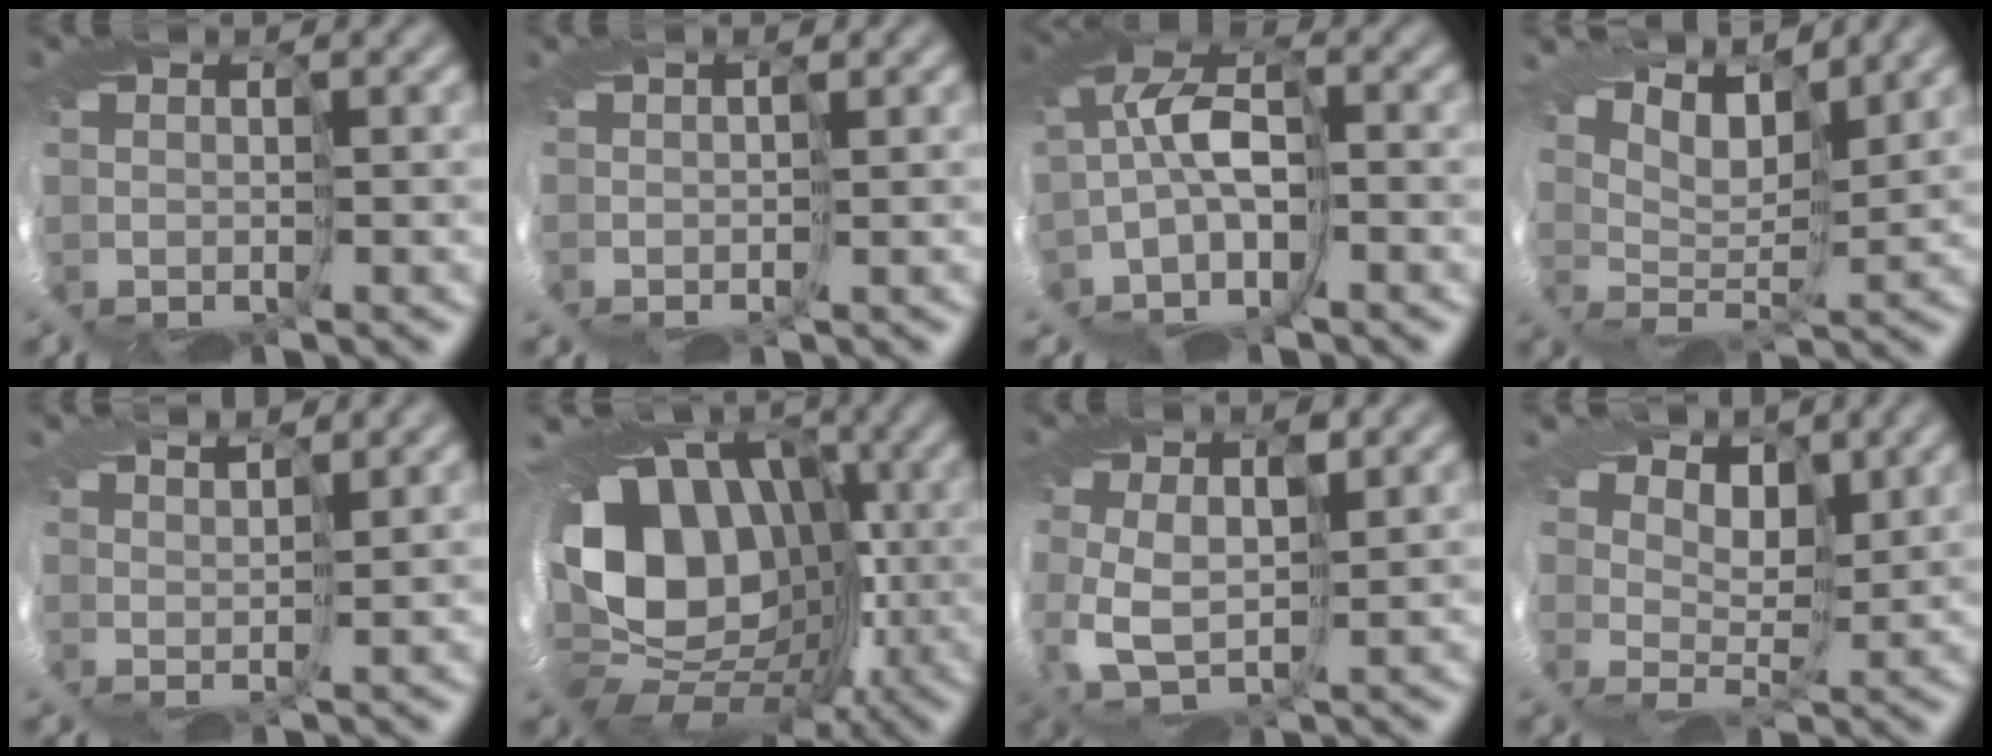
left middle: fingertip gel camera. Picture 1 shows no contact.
{"total": 0.5, "force": [0.5, -0.2, -0.1], "torque": [0.019, 0.006, -0.010]}
{"total": 4.7, "force": [-1.2, 1.5, 4.3], "torque": [-0.093, 0.019, -0.058]}
{"total": 6.2, "force": [6.0, -0.2, 1.6], "torque": [-0.032, 0.025, 0.061]}
{"total": 4.1, "force": [3.5, -1.8, -0.8], "torque": [0.017, 0.021, 0.019]}
{"total": 13.6, "force": [-0.1, 11.2, 7.8], "torque": [-0.104, 0.007, -0.034]}
{"total": 2.4, "force": [0.2, 1.1, 2.1], "torque": [-0.069, -0.008, -0.005]}
{"total": 3.8, "force": [3.7, 0.5, 0.6], "torque": [0.002, 0.011, 0.027]}